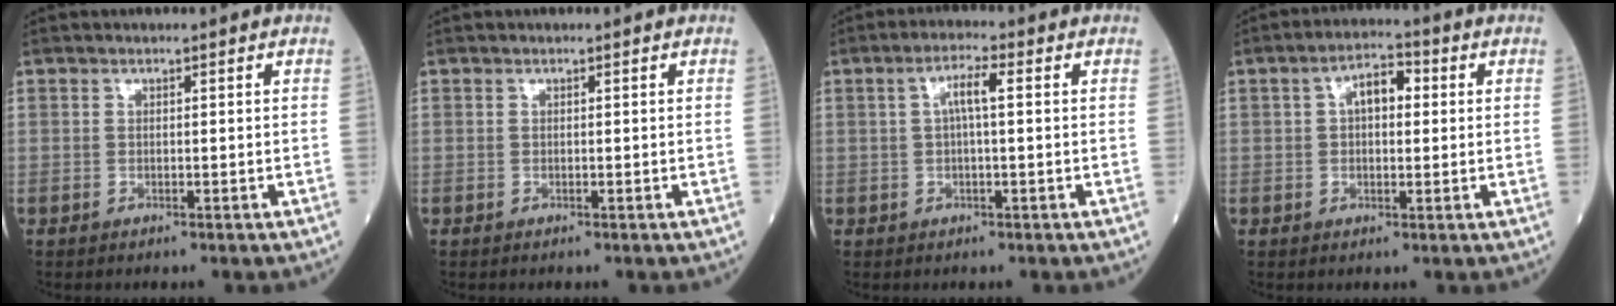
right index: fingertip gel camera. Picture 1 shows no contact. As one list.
[{"total": 0.0}, {"total": 3.9, "force": [0.7, 0.5, 3.8], "torque": [-0.071, 0.012, 0.010]}, {"total": 5.3, "force": [1.0, 2.5, 4.5], "torque": [-0.076, 0.021, 0.014]}]